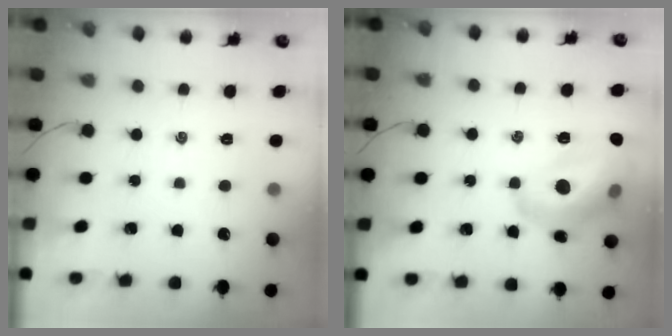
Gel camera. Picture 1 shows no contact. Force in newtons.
{"total": 17.4, "press": 17.3, "slide": 1.9}